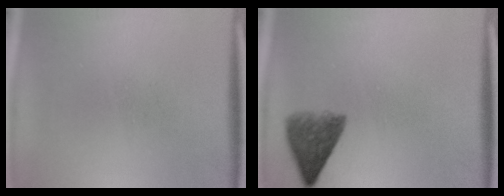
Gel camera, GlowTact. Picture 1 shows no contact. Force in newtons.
{"total": 5.5}